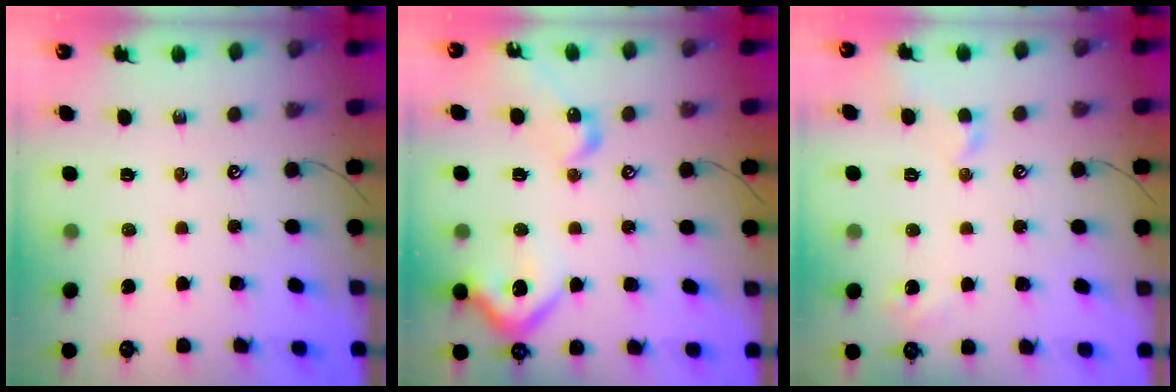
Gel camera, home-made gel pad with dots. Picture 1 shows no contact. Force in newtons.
{"total": 13.7, "press": 13.7, "slide": 1.2}
{"total": 1.1, "press": 0.9, "slide": 0.7}